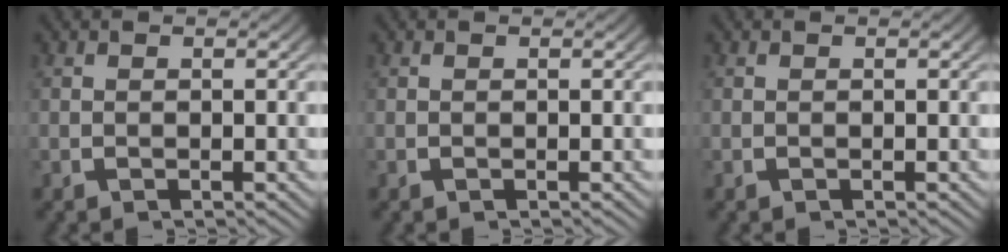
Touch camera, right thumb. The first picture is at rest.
{"total": 0.0}
{"total": 0.0}